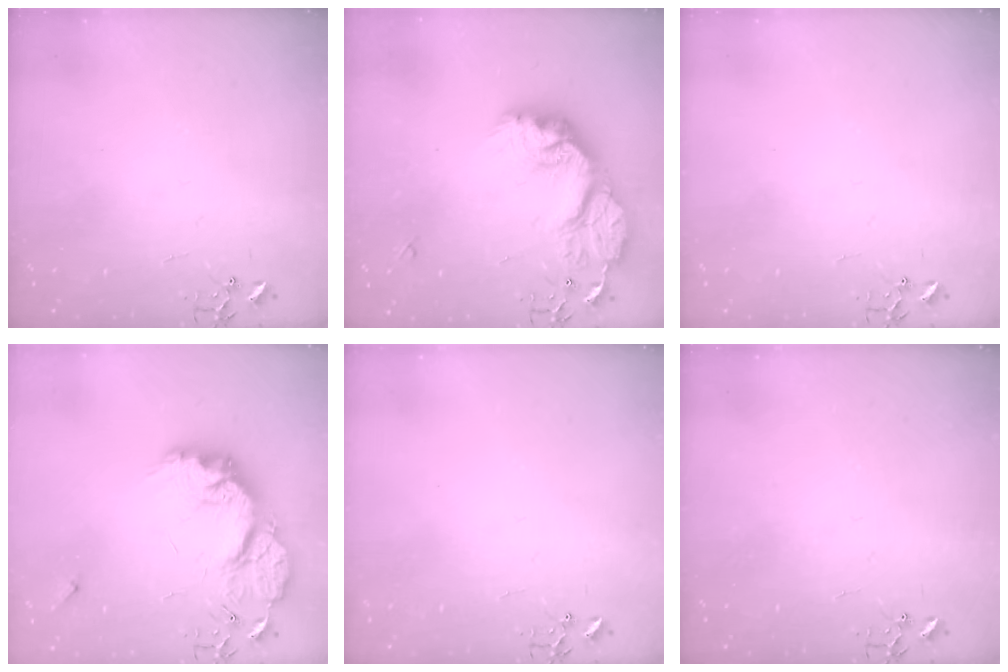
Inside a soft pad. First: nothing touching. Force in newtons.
{"total": 22.6, "press": 22.5, "slide": 1.9}
{"total": 0.0}
{"total": 19.6, "press": 19.6, "slide": 1.3}
{"total": 0.0}
{"total": 0.0}